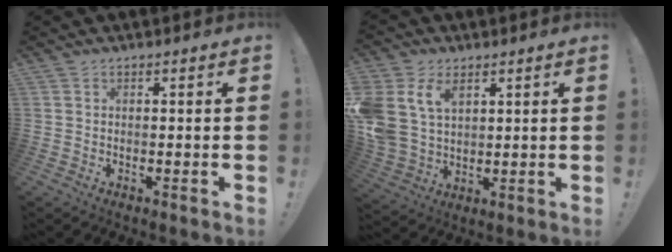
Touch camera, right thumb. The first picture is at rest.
{"total": 12.6, "force": [5.4, 9.0, 7.0], "torque": [-0.165, -0.020, 0.110]}